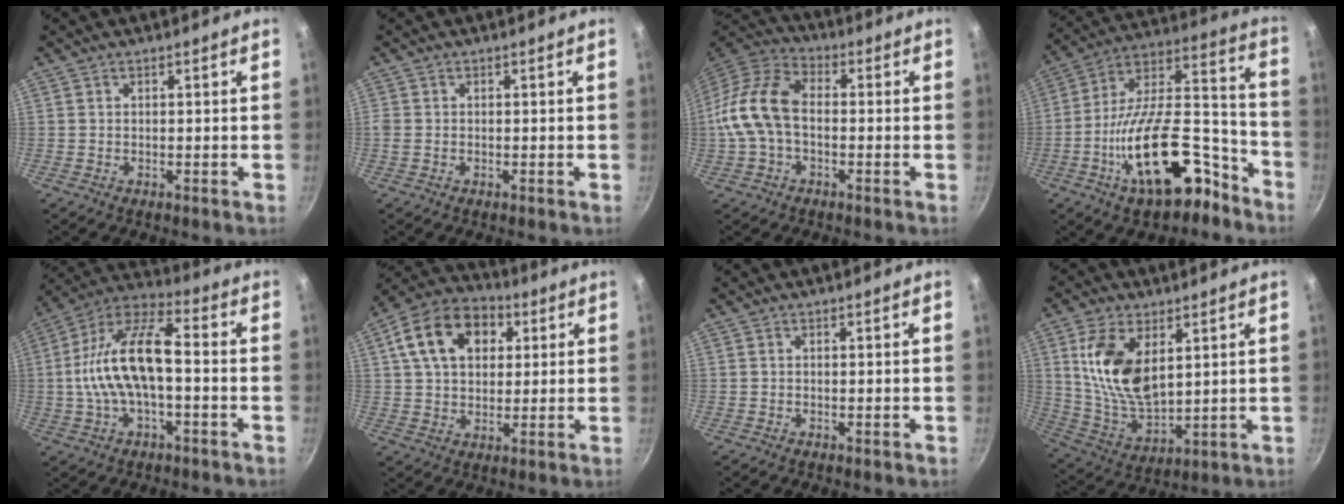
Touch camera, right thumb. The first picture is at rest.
{"total": 1.1, "force": [-0.2, 0.9, 0.6], "torque": [-0.012, 0.002, -0.005]}
{"total": 13.2, "force": [-1.2, 8.4, 10.1], "torque": [-0.185, 0.040, -0.040]}
{"total": 23.8, "force": [-12.0, 11.0, 17.3], "torque": [-0.235, 0.095, -0.189]}
{"total": 15.9, "force": [-1.3, 7.1, 14.2], "torque": [-0.254, 0.041, -0.038]}
{"total": 15.6, "force": [4.9, 10.9, 10.1], "torque": [-0.155, 0.017, 0.069]}
{"total": 0.0}
{"total": 14.7, "force": [4.6, 8.0, 11.5], "torque": [-0.209, -0.031, 0.101]}